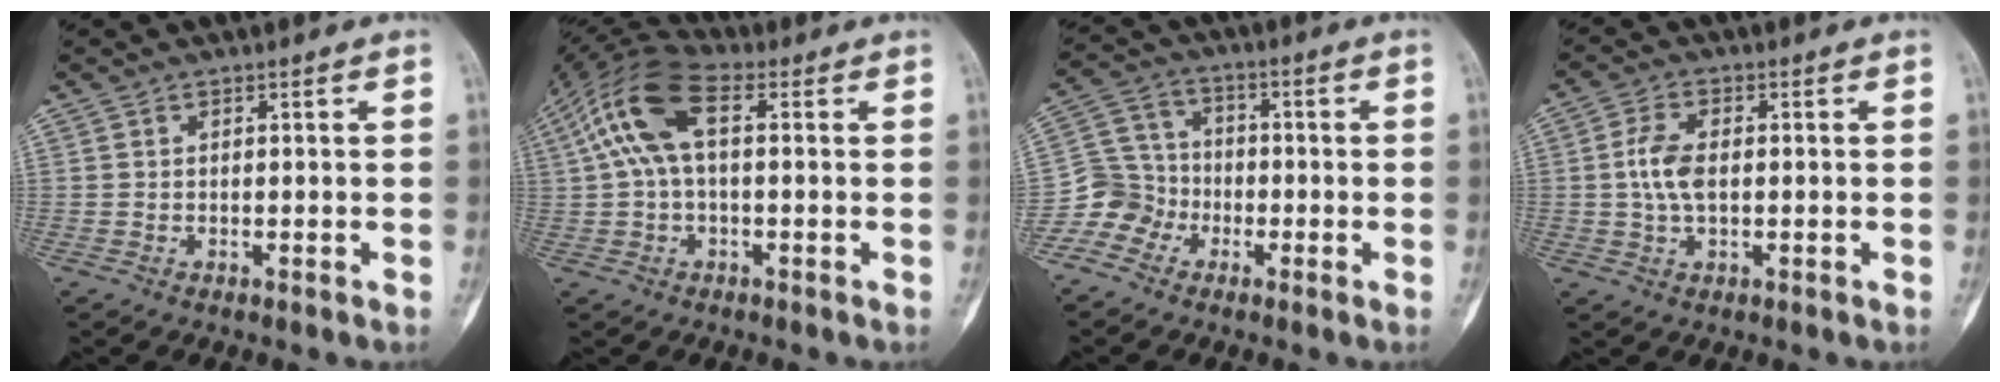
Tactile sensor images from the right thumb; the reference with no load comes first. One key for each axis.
{"total": 11.9, "fx": 2.4, "fy": 5.9, "fz": 10.0, "tx": -0.211, "ty": 0.040, "tz": 0.040}
{"total": 7.2, "fx": -3.9, "fy": 6.0, "fz": 0.7, "tx": 0.017, "ty": 0.038, "tz": -0.089}
{"total": 5.7, "fx": 0.0, "fy": 3.1, "fz": 4.8, "tx": -0.103, "ty": 0.004, "tz": -0.003}